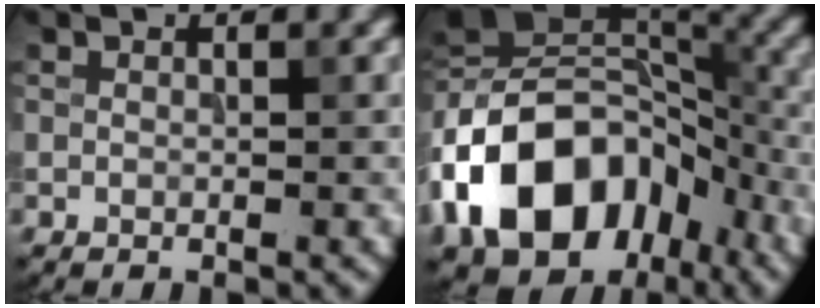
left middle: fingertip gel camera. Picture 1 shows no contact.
{"total": 15.4, "force": [-5.9, 10.5, 9.6], "torque": [-0.180, 0.009, -0.117]}